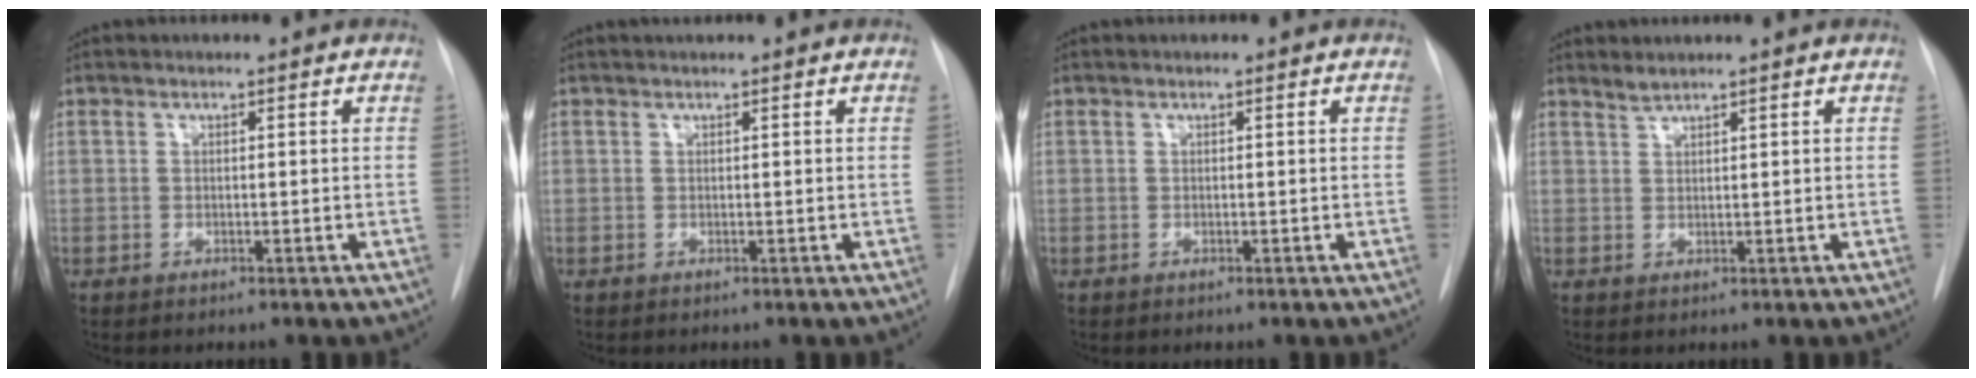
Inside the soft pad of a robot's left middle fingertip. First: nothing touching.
{"total": 0.9, "force": [0.8, 0.1, 0.4], "torque": [-0.012, 0.015, 0.016]}
{"total": 0.0}
{"total": 1.3, "force": [1.3, -0.2, 0.1], "torque": [-0.002, 0.002, 0.028]}